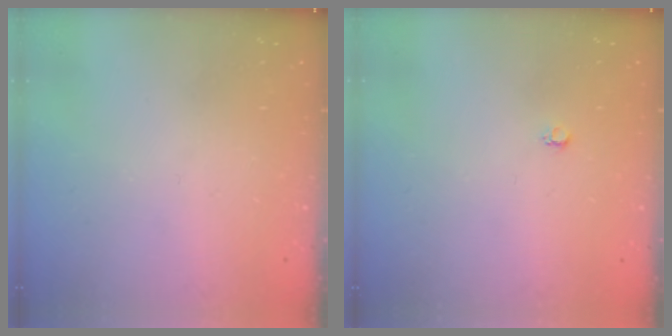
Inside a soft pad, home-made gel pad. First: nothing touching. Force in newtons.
{"total": 2.6, "press": 2.6, "slide": 0.4}